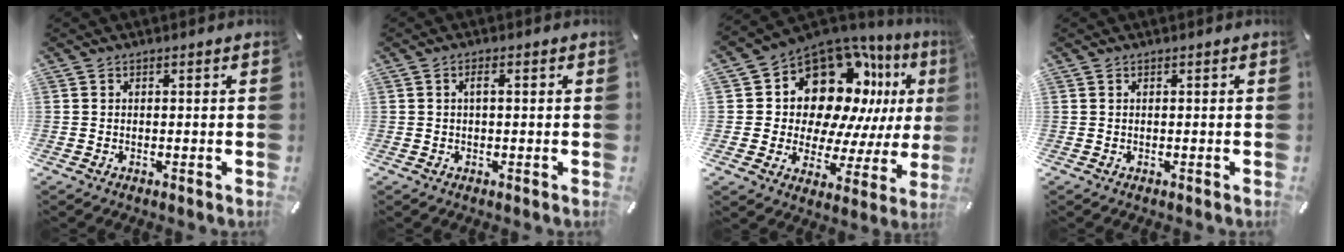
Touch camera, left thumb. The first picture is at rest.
{"total": 1.9, "force": [0.2, 0.8, 1.7], "torque": [-0.025, 0.003, 0.000]}
{"total": 16.8, "force": [8.4, 11.8, 8.5], "torque": [-0.122, -0.079, 0.154]}
{"total": 0.0}